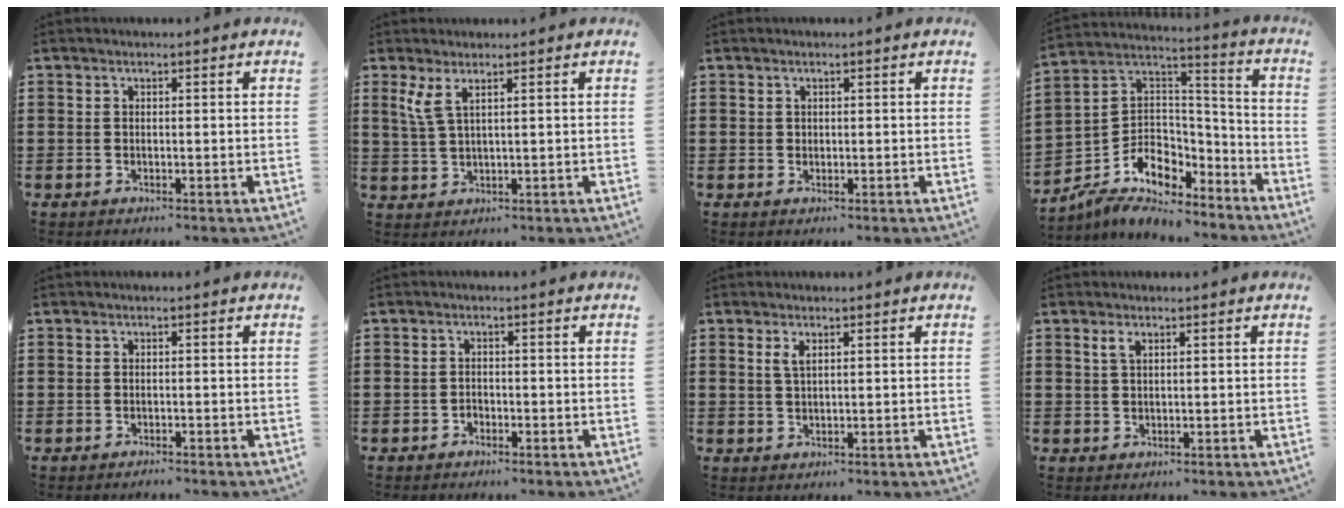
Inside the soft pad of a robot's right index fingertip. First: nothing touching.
{"total": 3.1, "force": [1.6, 0.6, 2.6], "torque": [-0.071, -0.004, 0.024]}
{"total": 0.6, "force": [0.2, 0.5, 0.1], "torque": [-0.003, 0.002, 0.004]}
{"total": 7.8, "force": [-5.3, 5.5, 1.7], "torque": [-0.049, -0.004, -0.098]}
{"total": 0.6, "force": [-0.6, 0.1, -0.1], "torque": [0.001, -0.001, -0.013]}
{"total": 1.2, "force": [-1.0, 0.7, 0.1], "torque": [-0.004, 0.002, -0.022]}
{"total": 2.0, "force": [0.9, 0.8, 1.6], "torque": [-0.034, 0.004, 0.015]}
{"total": 1.6, "force": [0.8, 0.7, 1.2], "torque": [-0.027, 0.003, 0.013]}